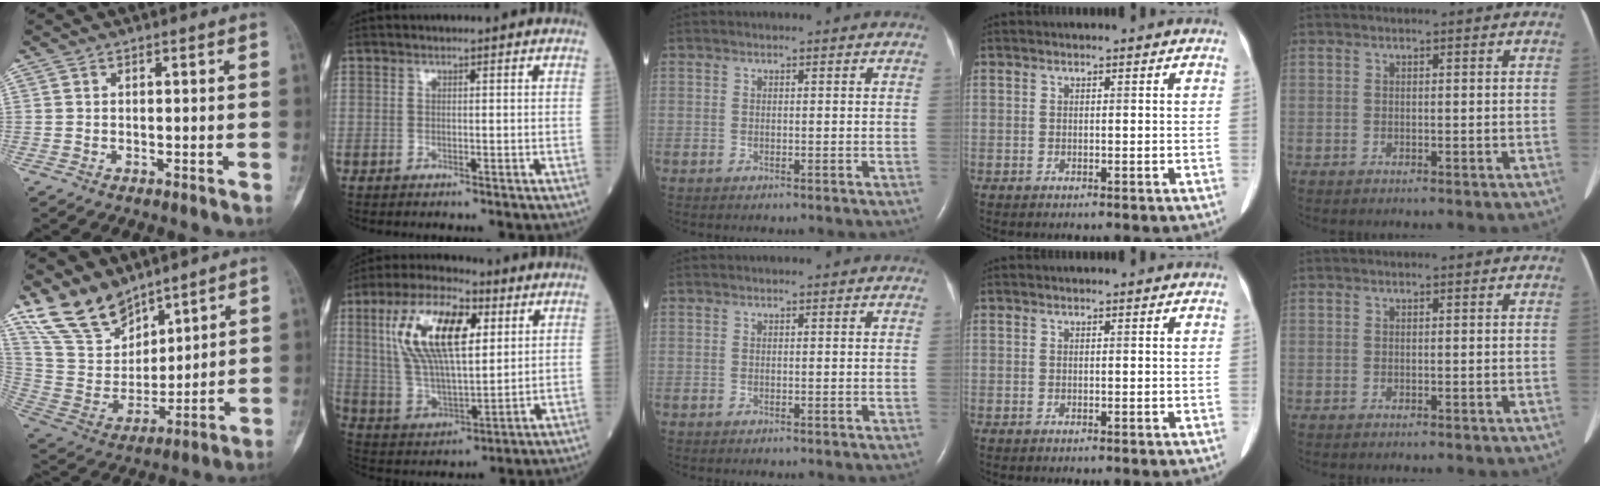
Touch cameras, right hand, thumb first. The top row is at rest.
{"thumb": {"total": 14.2, "force": [11.3, 7.1, 4.7], "torque": [-0.067, -0.061, 0.238]}, "index": {"total": 16.6, "force": [5.6, 5.9, 14.5], "torque": [-0.293, 0.018, 0.103]}}